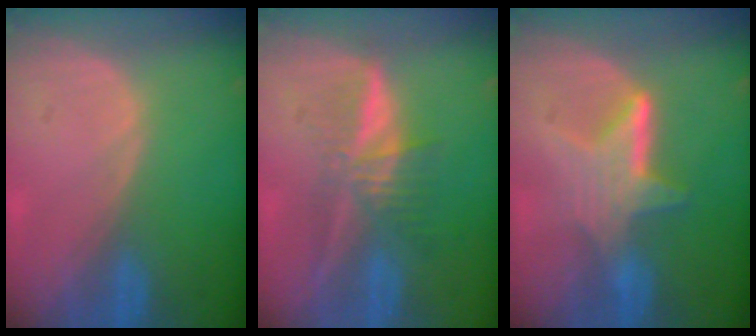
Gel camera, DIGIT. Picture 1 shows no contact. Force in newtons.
{"total": 6.1, "press": 5.7, "slide": 2.1}
{"total": 6.5, "press": 5.9, "slide": 2.8}